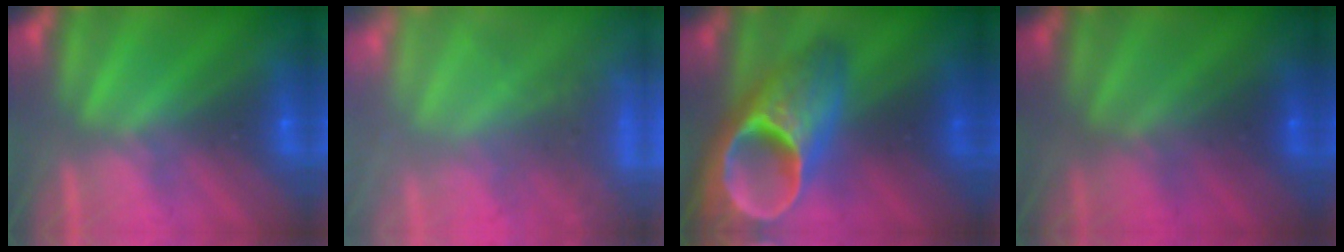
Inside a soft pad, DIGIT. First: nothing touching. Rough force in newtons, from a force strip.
{"total": 5.7}
{"total": 8.0}
{"total": 2.0}